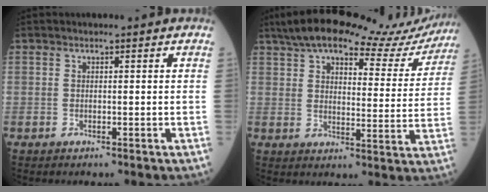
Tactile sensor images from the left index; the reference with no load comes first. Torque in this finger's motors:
{"motor_torque": [0.92, -1.22, 0.45, 0.03]}